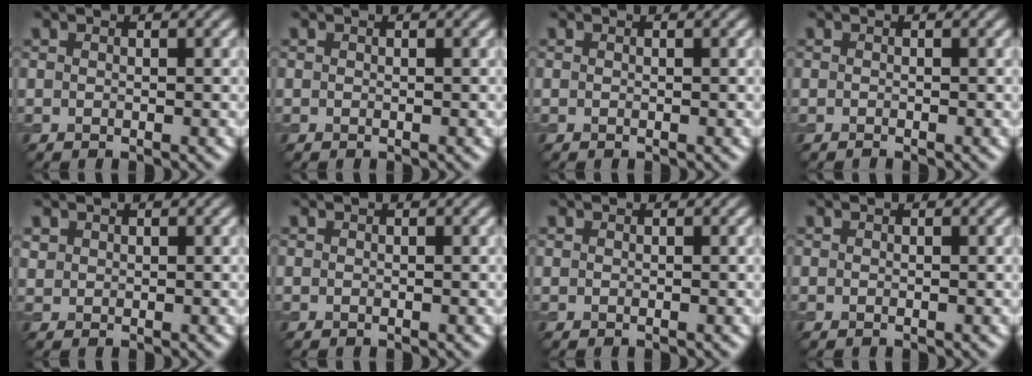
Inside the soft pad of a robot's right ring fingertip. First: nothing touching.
{"total": 0.0}
{"total": 0.0}
{"total": 0.0}
{"total": 0.9, "force": [0.6, 0.7, 0.1], "torque": [-0.002, -0.001, 0.015]}
{"total": 0.0}
{"total": 0.0}
{"total": 0.0}